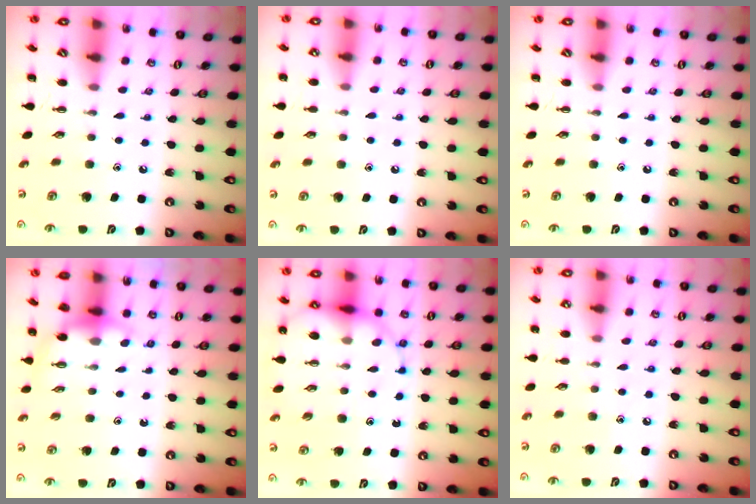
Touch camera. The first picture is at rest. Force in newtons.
{"total": 4.4, "press": 4.2, "slide": 1.5}
{"total": 0.0}
{"total": 3.8, "press": 3.8, "slide": 0.3}
{"total": 16.3, "press": 15.6, "slide": 4.7}
{"total": 5.6, "press": 5.3, "slide": 1.6}